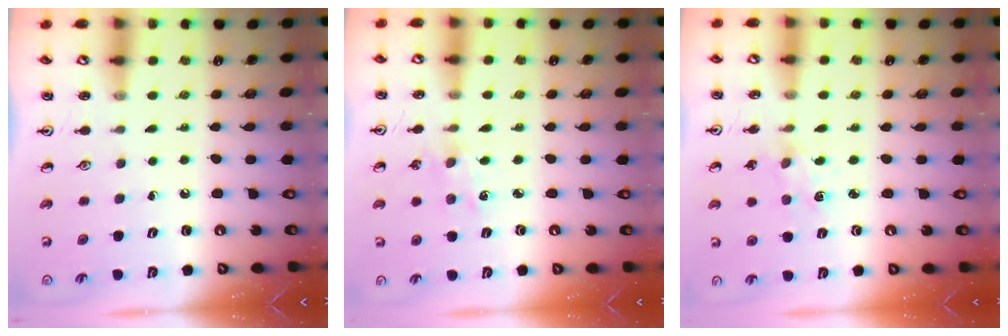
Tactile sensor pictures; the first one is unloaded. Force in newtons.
{"total": 2.5, "press": 2.5, "slide": 0.4}
{"total": 2.0, "press": 2.0, "slide": 0.4}